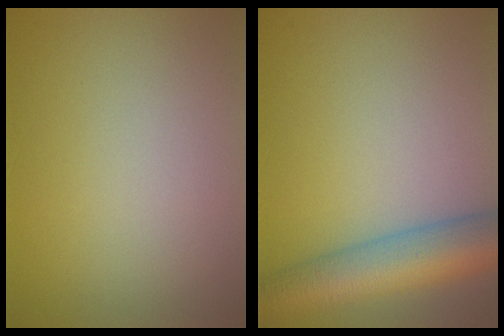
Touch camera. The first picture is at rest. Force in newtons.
{"total": 8.3, "press": 8.3, "slide": 0.4}